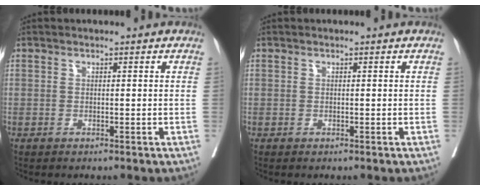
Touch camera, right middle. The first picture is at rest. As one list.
[{"total": 0.0}]